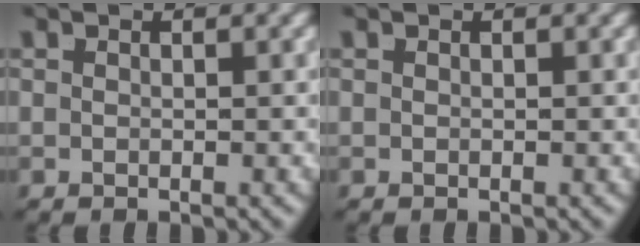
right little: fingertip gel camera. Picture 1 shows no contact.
{"total": 0.0}